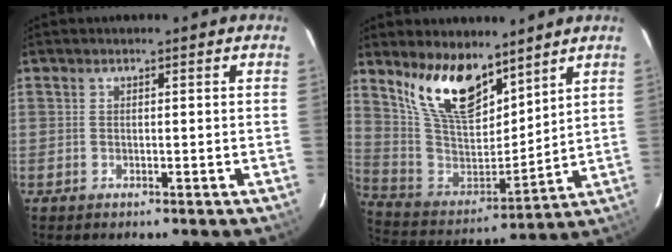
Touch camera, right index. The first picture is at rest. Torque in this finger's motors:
{"motor_torque": [0.45, 0.41, 0.55, 0.12]}